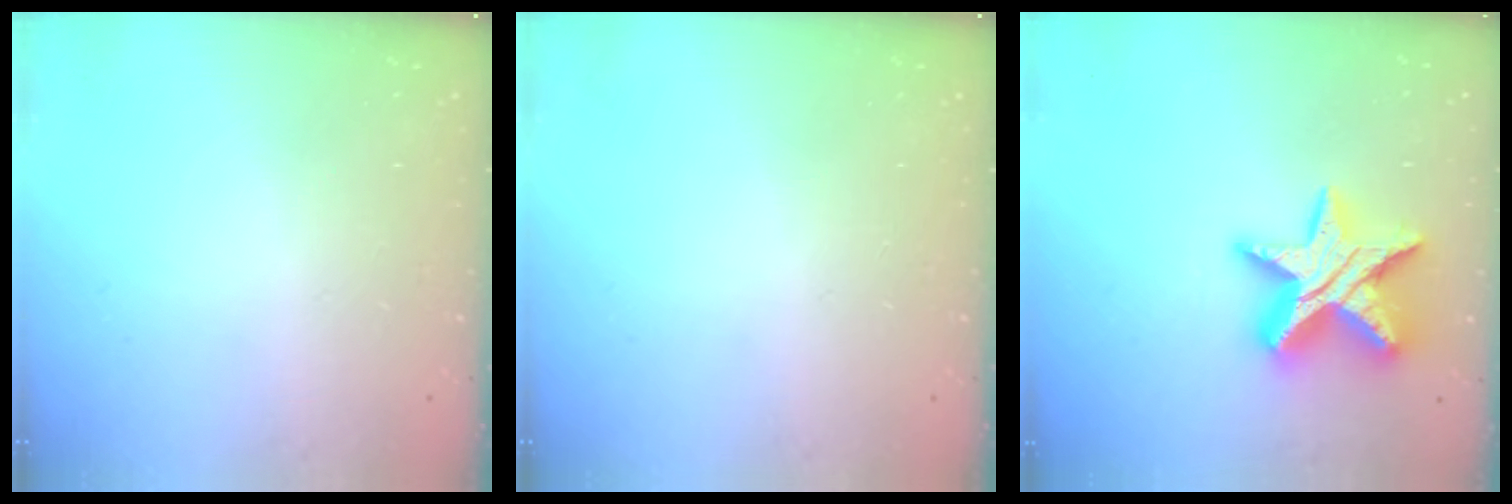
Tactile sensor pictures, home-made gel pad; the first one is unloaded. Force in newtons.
{"total": 0.0}
{"total": 18.1, "press": 18.0, "slide": 1.1}